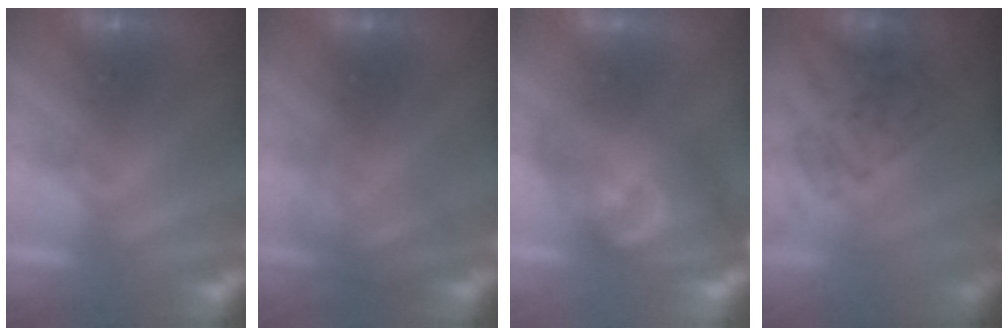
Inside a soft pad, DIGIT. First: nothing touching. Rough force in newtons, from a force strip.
{"total": 2.5}
{"total": 3.8}
{"total": 3.7}